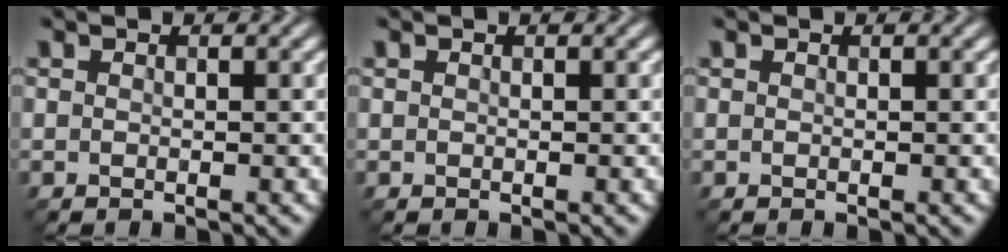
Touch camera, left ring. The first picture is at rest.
{"total": 0.0}
{"total": 0.0}